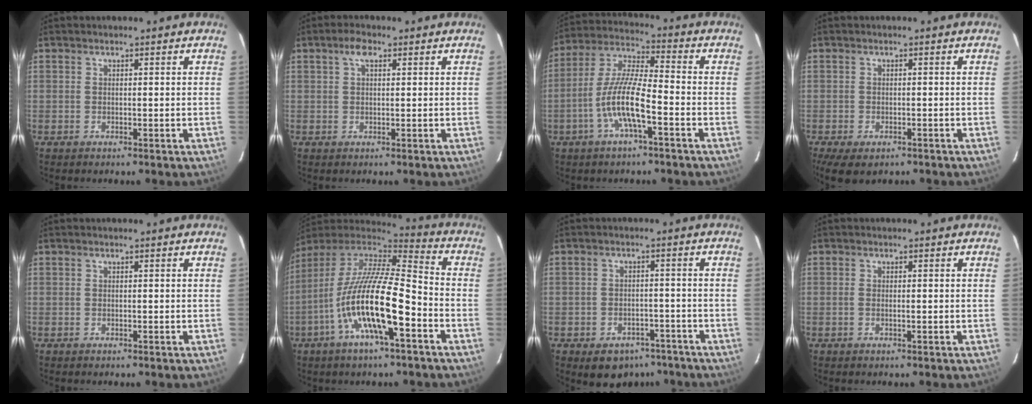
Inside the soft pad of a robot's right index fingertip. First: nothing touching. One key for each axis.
{"total": 2.7, "fx": 1.2, "fy": 1.3, "fz": 2.1, "tx": -0.039, "ty": 0.010, "tz": 0.021}
{"total": 11.2, "fx": -4.4, "fy": 1.8, "fz": 10.1, "tx": -0.213, "ty": 0.001, "tz": -0.087}
{"total": 7.3, "fx": -4.8, "fy": 3.4, "fz": 4.4, "tx": -0.100, "ty": -0.030, "tz": -0.075}
{"total": 0.0}
{"total": 19.2, "fx": -7.4, "fy": 4.3, "fz": 17.2, "tx": -0.312, "ty": -0.026, "tz": -0.145}
{"total": 9.7, "fx": -6.7, "fy": 6.2, "fz": 3.3, "tx": -0.072, "ty": 0.021, "tz": -0.072}
{"total": 1.0, "fx": -0.2, "fy": 0.2, "fz": 0.9, "tx": -0.019, "ty": 0.001, "tz": -0.005}